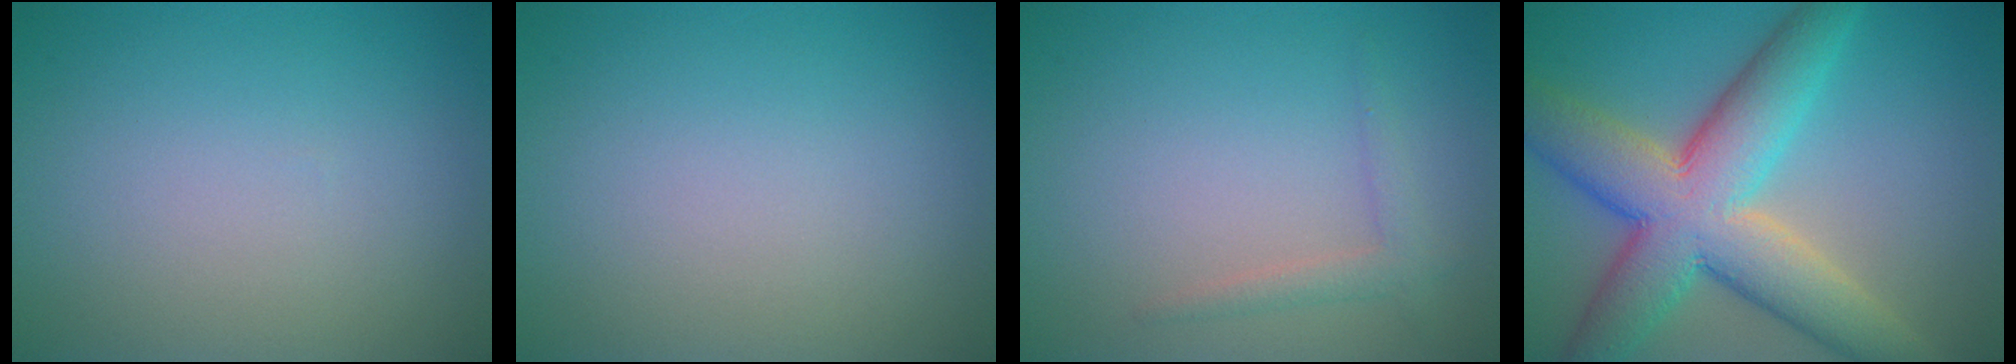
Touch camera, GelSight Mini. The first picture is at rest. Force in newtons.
{"total": 0.0}
{"total": 1.5, "press": 1.4, "slide": 0.1}
{"total": 10.7, "press": 10.7, "slide": 0.5}